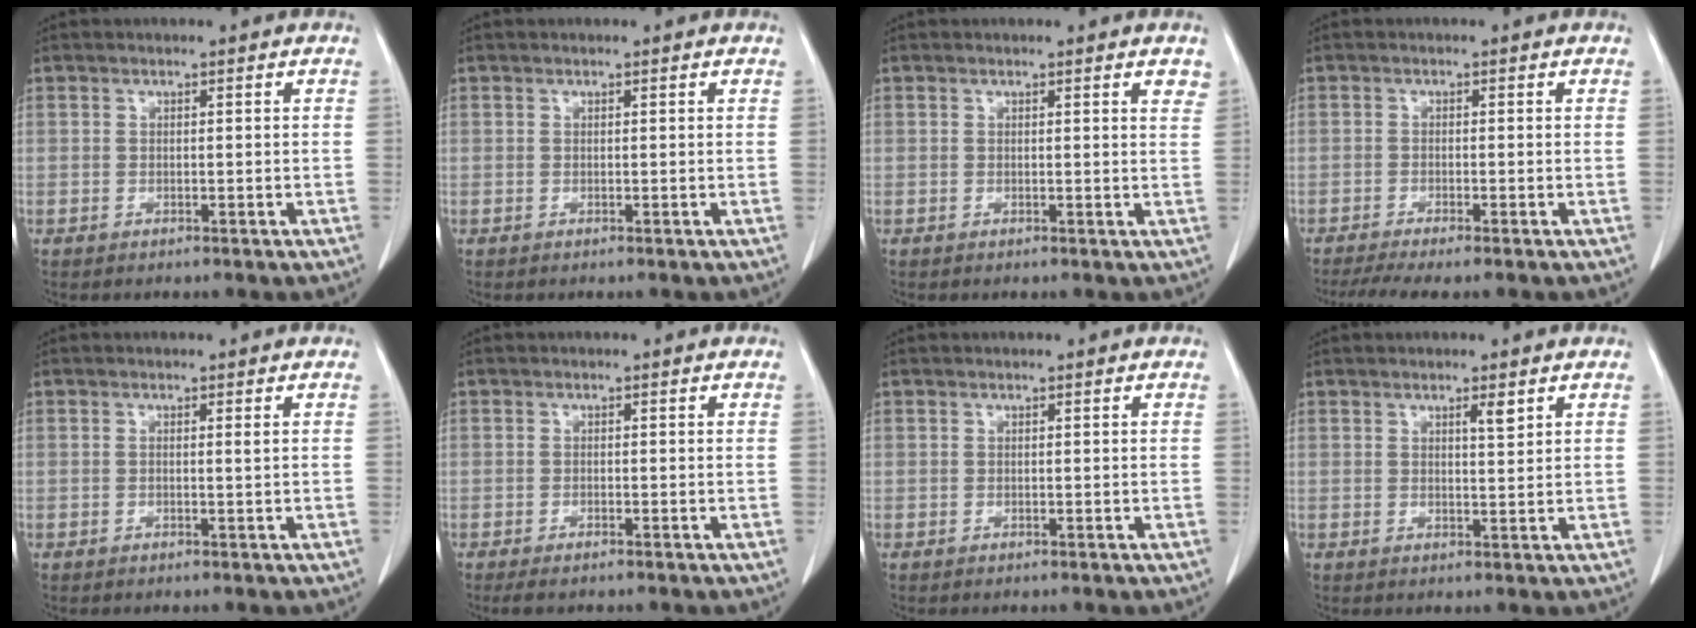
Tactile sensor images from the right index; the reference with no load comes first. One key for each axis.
{"total": 0.0}
{"total": 2.1, "fx": 1.5, "fy": 0.3, "fz": 1.3, "tx": -0.012, "ty": -0.006, "tz": 0.009}
{"total": 4.2, "fx": -3.3, "fy": 0.1, "fz": 2.7, "tx": -0.044, "ty": -0.007, "tz": -0.057}
{"total": 0.6, "fx": 0.1, "fy": -0.2, "fz": 0.6, "tx": -0.010, "ty": -0.001, "tz": 0.001}
{"total": 1.7, "fx": -1.4, "fy": 0.4, "fz": 1.0, "tx": -0.014, "ty": -0.002, "tz": -0.019}
{"total": 0.0}
{"total": 2.1, "fx": 1.2, "fy": 0.2, "fz": 1.6, "tx": -0.029, "ty": -0.004, "tz": 0.019}